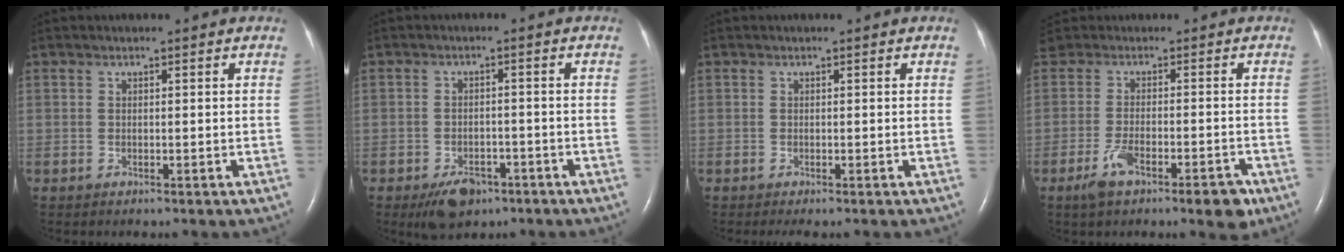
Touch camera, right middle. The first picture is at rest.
{"total": 5.3, "force": [-3.4, 2.9, 2.8], "torque": [-0.050, 0.000, -0.050]}
{"total": 0.8, "force": [-0.6, 0.0, 0.5], "torque": [-0.009, -0.003, -0.010]}
{"total": 8.0, "force": [-3.4, 3.9, 6.1], "torque": [-0.105, -0.003, -0.052]}